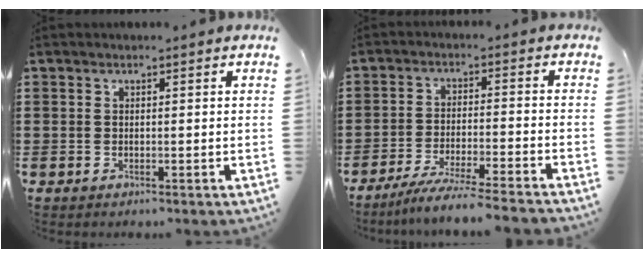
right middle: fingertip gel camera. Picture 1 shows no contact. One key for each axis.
{"total": 5.6, "fx": -5.1, "fy": -0.6, "fz": 2.2, "tx": -0.046, "ty": -0.020, "tz": -0.099}